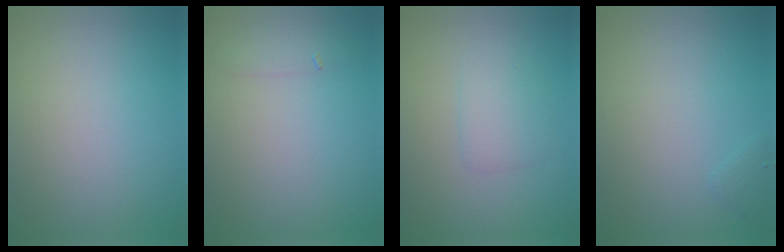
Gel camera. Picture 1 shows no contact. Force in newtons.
{"total": 1.3, "press": 1.3, "slide": 0.0}
{"total": 1.9, "press": 1.9, "slide": 0.1}
{"total": 0.6, "press": 0.6, "slide": 0.1}